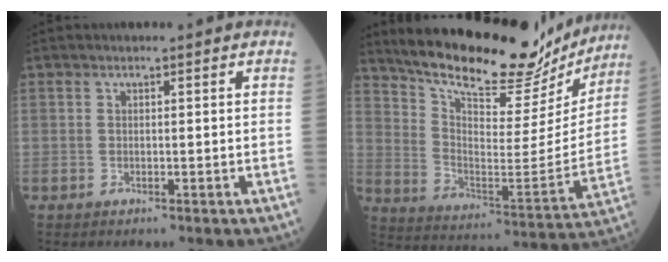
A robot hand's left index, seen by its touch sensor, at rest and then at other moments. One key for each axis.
{"total": 24.1, "fx": 20.8, "fy": 6.6, "fz": 10.2, "tx": -0.165, "ty": -0.019, "tz": 0.300}